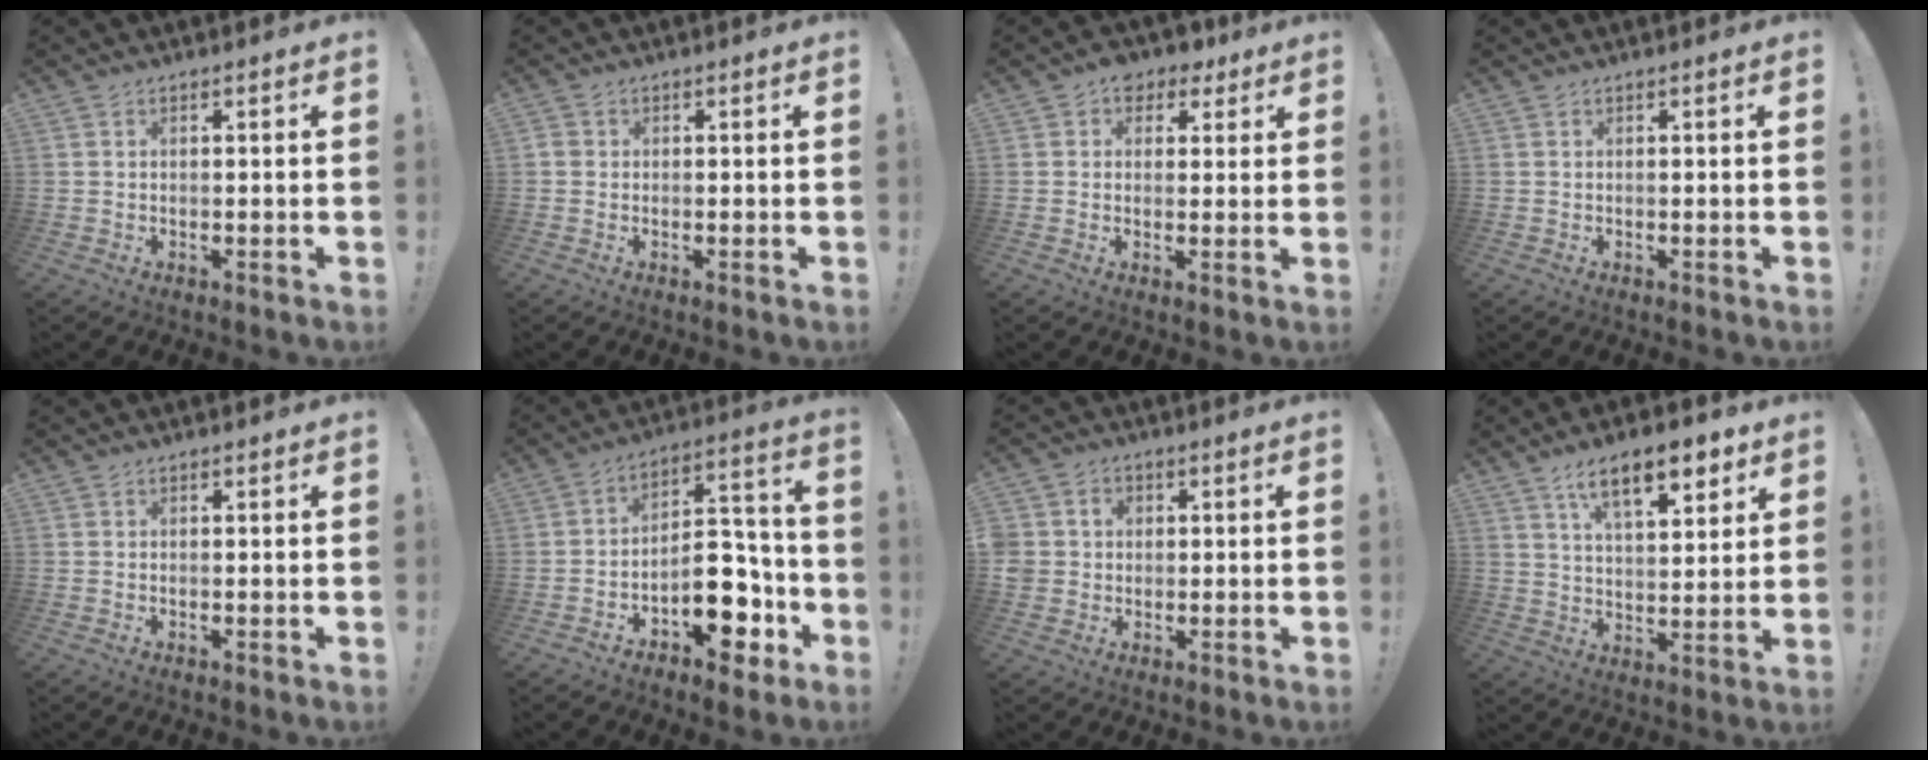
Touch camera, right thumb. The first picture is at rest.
{"total": 1.4, "force": [-0.3, 1.2, 0.6], "torque": [-0.014, 0.005, -0.005]}
{"total": 5.8, "force": [2.8, 4.7, 1.8], "torque": [-0.012, -0.010, 0.050]}
{"total": 0.0}
{"total": 0.0}
{"total": 15.2, "force": [-6.6, 8.9, 10.4], "torque": [-0.116, 0.053, -0.096]}
{"total": 5.1, "force": [0.2, 4.9, 1.2], "torque": [-0.032, 0.007, 0.005]}
{"total": 13.0, "force": [7.7, 4.8, 9.3], "torque": [-0.141, -0.032, 0.128]}